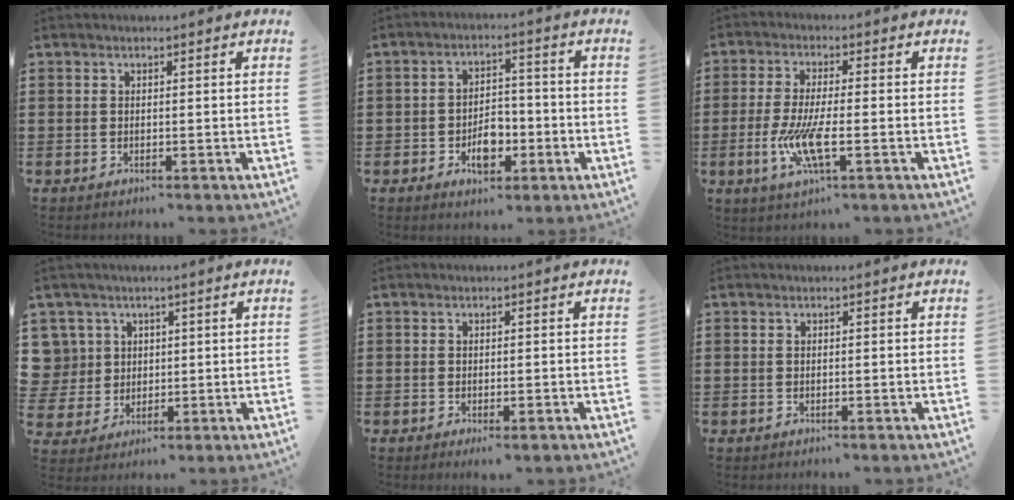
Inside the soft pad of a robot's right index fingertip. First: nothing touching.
{"total": 5.2, "force": [-2.1, 2.9, 3.8], "torque": [-0.059, 0.002, -0.035]}
{"total": 7.4, "force": [-2.1, 1.4, 7.0], "torque": [-0.149, -0.020, -0.039]}
{"total": 5.8, "force": [1.9, 5.5, 0.6], "torque": [-0.051, 0.008, 0.038]}
{"total": 0.6, "force": [-0.4, 0.1, 0.5], "torque": [-0.010, -0.005, -0.006]}
{"total": 0.0}